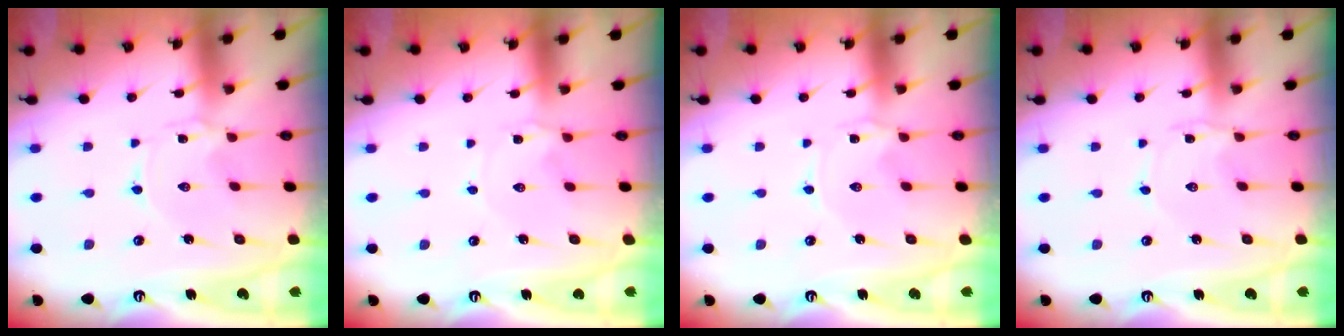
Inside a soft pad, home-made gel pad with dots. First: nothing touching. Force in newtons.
{"total": 2.1, "press": 2.1, "slide": 0.1}
{"total": 0.0}
{"total": 2.4, "press": 2.4, "slide": 0.3}